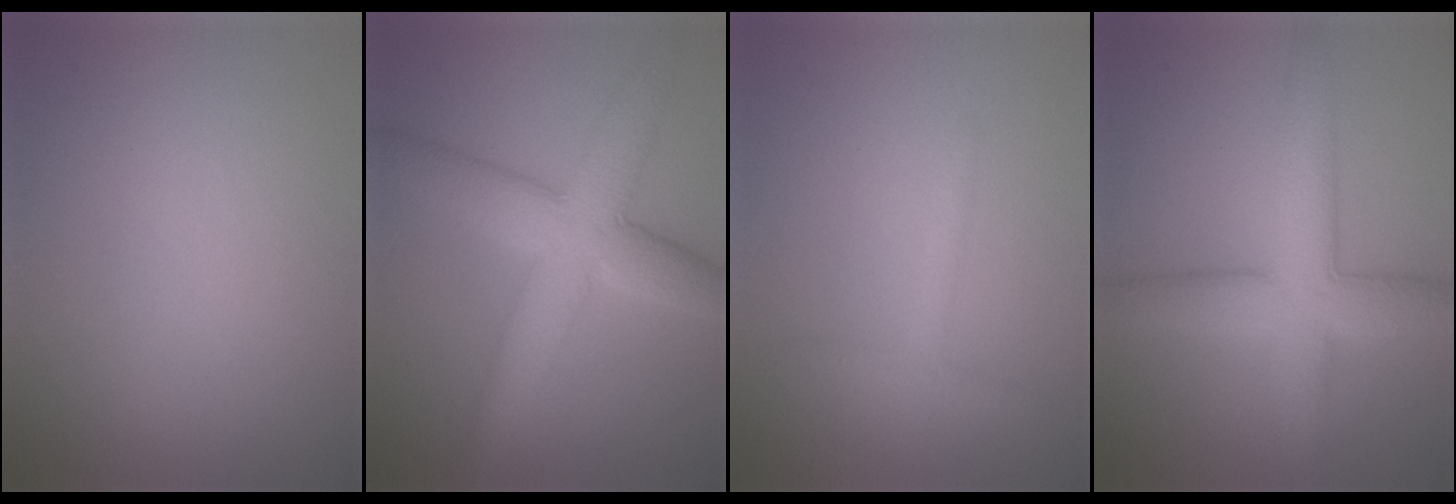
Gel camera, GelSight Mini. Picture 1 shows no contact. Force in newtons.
{"total": 7.4, "press": 7.3, "slide": 0.3}
{"total": 1.8, "press": 1.8, "slide": 0.1}
{"total": 6.7, "press": 6.7, "slide": 0.2}